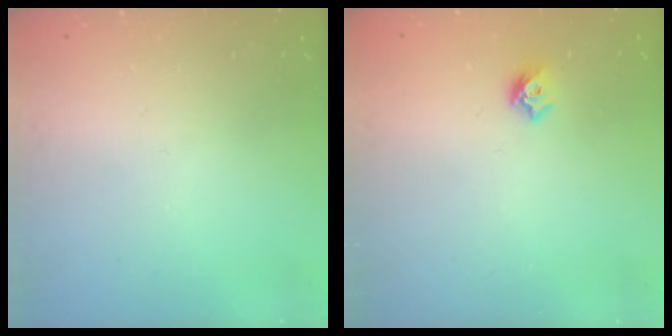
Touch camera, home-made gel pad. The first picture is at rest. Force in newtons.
{"total": 5.4, "press": 5.3, "slide": 1.0}